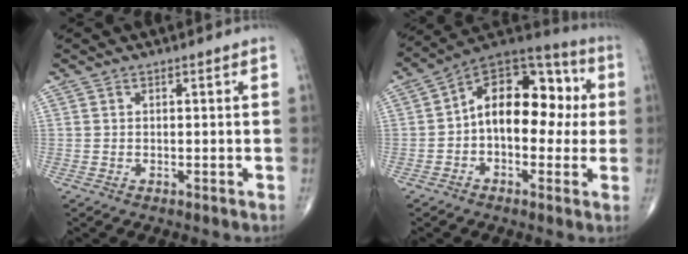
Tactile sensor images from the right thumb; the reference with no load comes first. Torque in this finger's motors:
{"motor_torque": [-0.12, 0.63, 1.00, -0.43, 0.08]}